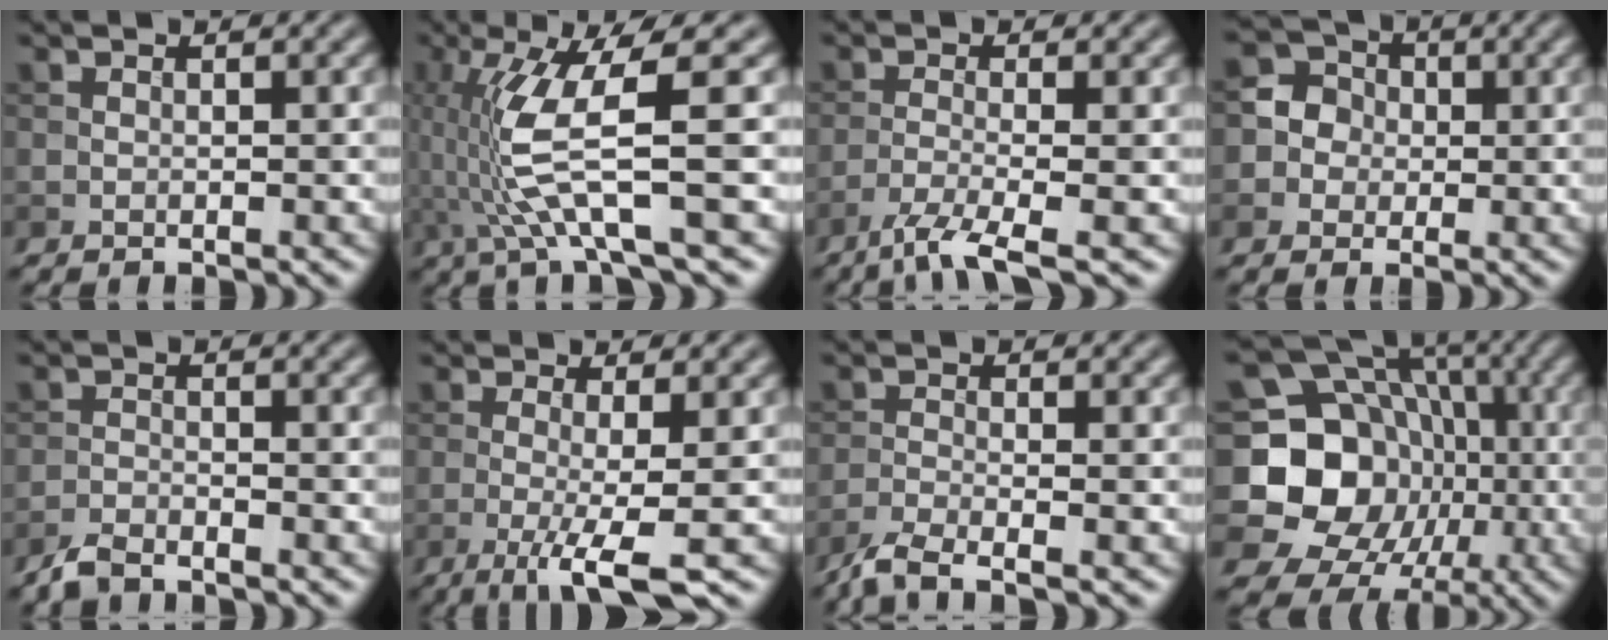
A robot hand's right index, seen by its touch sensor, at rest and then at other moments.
{"total": 7.6, "force": [-0.5, 1.3, 7.4], "torque": [-0.159, -0.001, -0.006]}
{"total": 3.9, "force": [-2.6, 0.5, 2.9], "torque": [-0.054, -0.002, -0.061]}
{"total": 3.8, "force": [0.0, 3.7, 1.0], "torque": [0.002, 0.019, -0.019]}
{"total": 2.1, "force": [-1.9, 0.5, 0.8], "torque": [-0.016, -0.001, -0.045]}
{"total": 5.3, "force": [-1.5, 1.0, 5.0], "torque": [-0.083, -0.006, -0.030]}
{"total": 3.4, "force": [-2.6, 0.6, 2.1], "torque": [-0.048, -0.009, -0.066]}
{"total": 16.1, "force": [-1.5, 14.3, 7.4], "torque": [-0.124, -0.023, -0.041]}